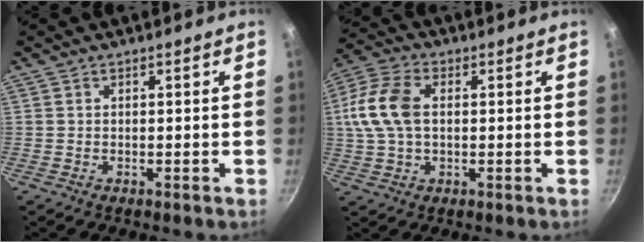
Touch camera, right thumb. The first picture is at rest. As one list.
[{"total": 11.5, "force": [1.3, 7.1, 8.9], "torque": [-0.182, 0.019, 0.014]}]